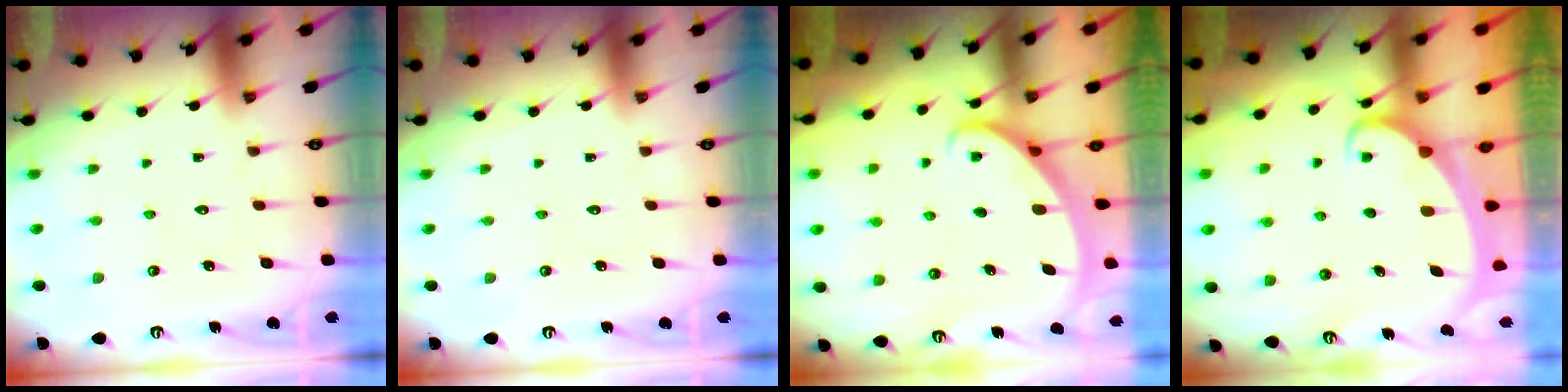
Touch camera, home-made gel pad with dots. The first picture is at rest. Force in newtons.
{"total": 0.0}
{"total": 2.9, "press": 2.9, "slide": 0.1}
{"total": 2.0, "press": 2.0, "slide": 0.3}